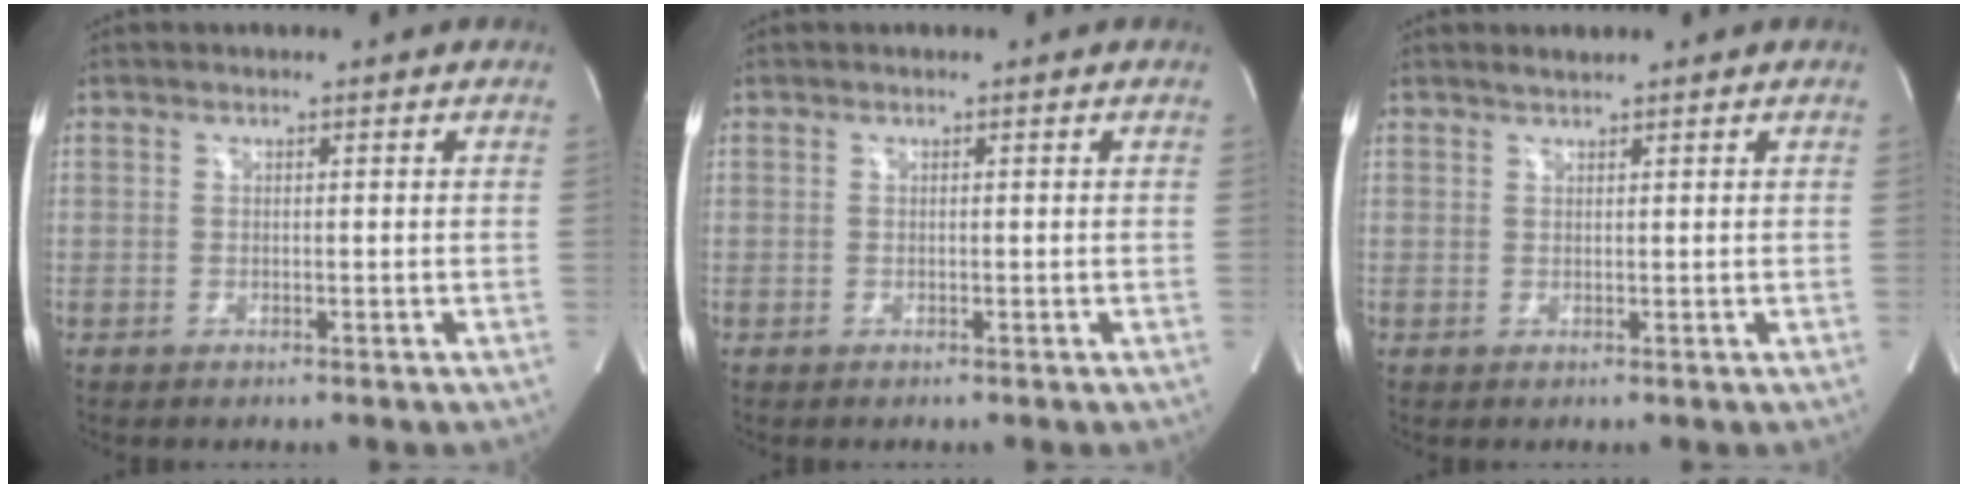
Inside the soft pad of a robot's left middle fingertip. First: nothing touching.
{"total": 0.0}
{"total": 1.0, "force": [1.0, -0.1, 0.2], "torque": [-0.012, 0.004, 0.022]}